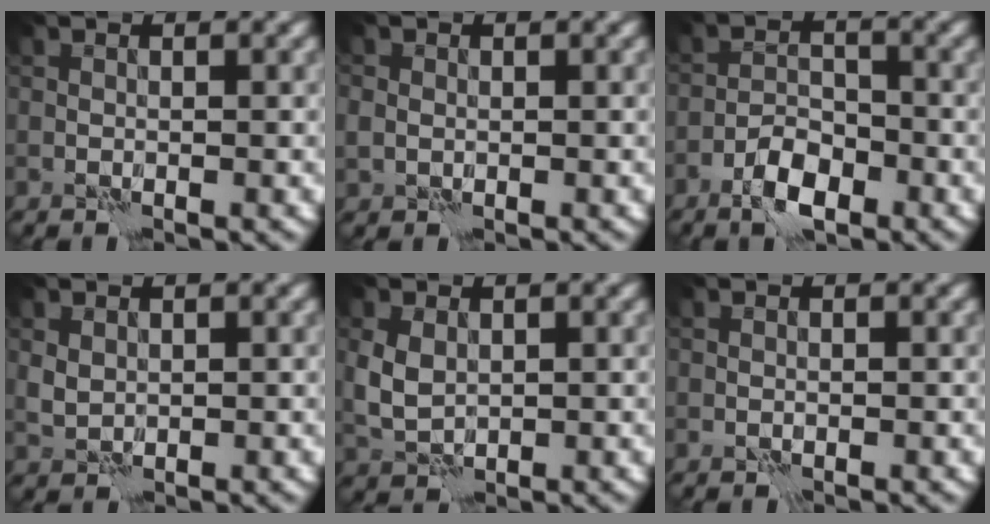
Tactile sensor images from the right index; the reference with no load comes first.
{"total": 1.3, "force": [0.2, 1.3, 0.4], "torque": [-0.008, 0.003, 0.005]}
{"total": 3.9, "force": [-2.5, 1.7, 2.4], "torque": [-0.036, 0.005, -0.051]}
{"total": 1.2, "force": [0.6, 0.9, 0.6], "torque": [-0.017, 0.002, 0.016]}
{"total": 3.0, "force": [0.7, 2.2, 1.9], "torque": [-0.053, 0.001, 0.017]}
{"total": 0.0}